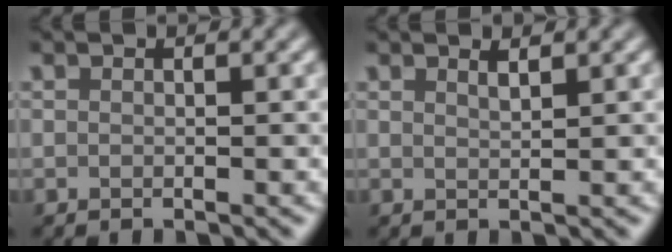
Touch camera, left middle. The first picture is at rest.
{"total": 1.0, "force": [0.8, 0.2, 0.6], "torque": [-0.004, 0.002, 0.013]}